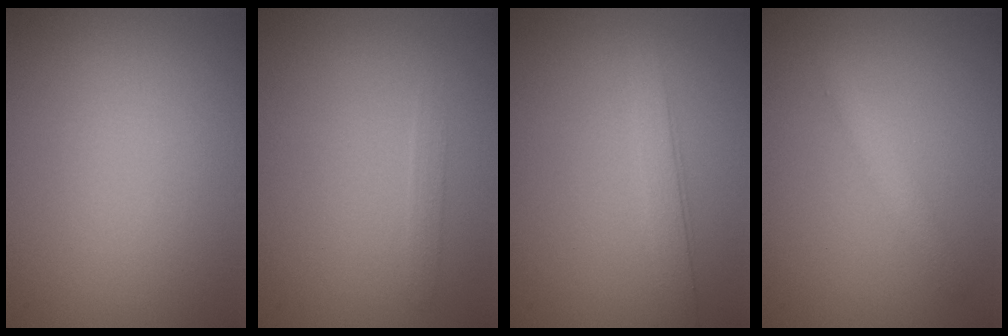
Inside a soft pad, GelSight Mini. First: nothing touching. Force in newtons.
{"total": 0.9, "press": 0.8, "slide": 0.1}
{"total": 2.5, "press": 2.5, "slide": 0.1}
{"total": 1.5, "press": 1.5, "slide": 0.0}